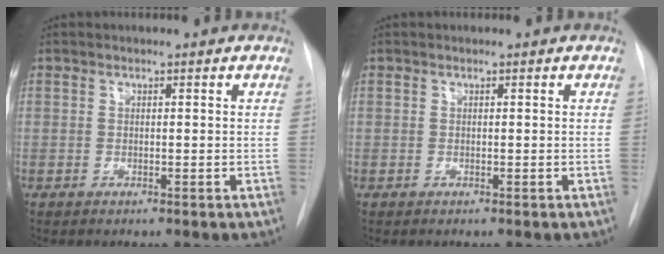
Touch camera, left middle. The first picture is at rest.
{"total": 0.0}